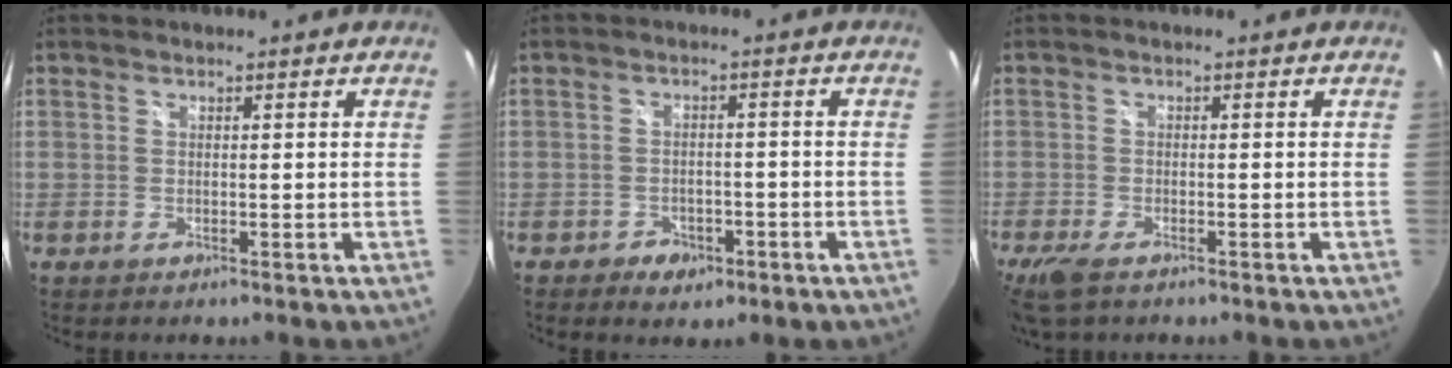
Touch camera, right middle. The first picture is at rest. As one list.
[{"total": 5.0, "force": [-2.9, 3.3, 2.3], "torque": [-0.059, 0.003, -0.034]}, {"total": 5.5, "force": [-3.9, 2.1, 3.3], "torque": [-0.083, -0.022, -0.075]}]